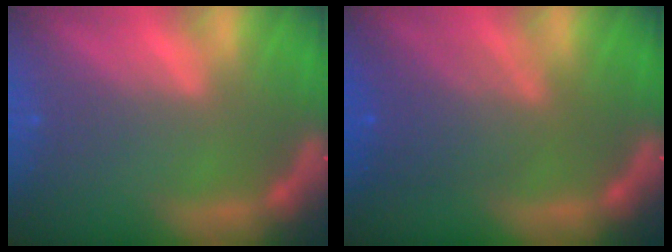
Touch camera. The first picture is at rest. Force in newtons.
{"total": 5.5}